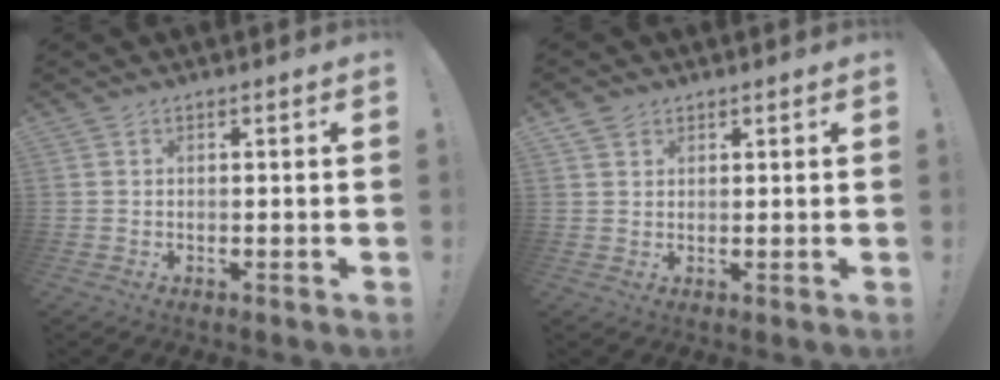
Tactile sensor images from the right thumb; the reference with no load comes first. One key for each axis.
{"total": 2.8, "fx": 1.9, "fy": 1.9, "fz": 0.5, "tx": -0.006, "ty": -0.008, "tz": 0.036}